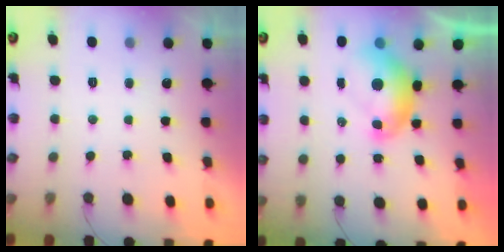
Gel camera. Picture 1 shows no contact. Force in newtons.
{"total": 7.6, "press": 7.5, "slide": 1.0}